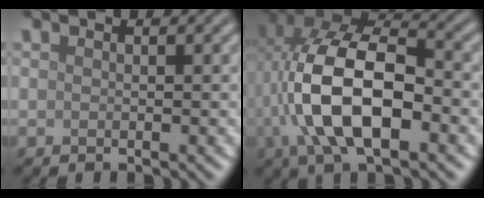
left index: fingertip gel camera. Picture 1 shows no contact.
{"total": 11.6, "force": [-1.9, 5.8, 9.9], "torque": [-0.199, 0.009, -0.036]}